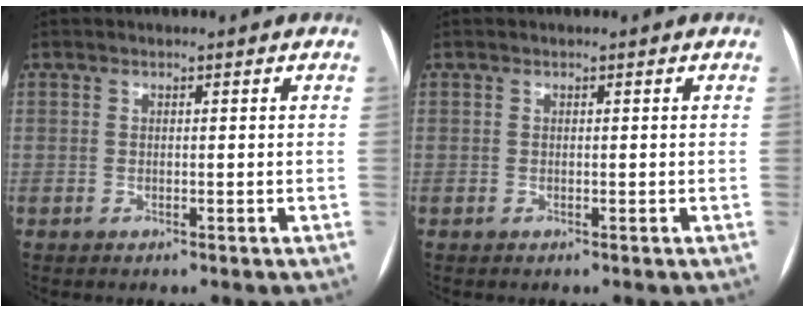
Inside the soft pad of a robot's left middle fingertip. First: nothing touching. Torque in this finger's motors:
{"motor_torque": [0.09, 0.10, 0.00, 0.00]}